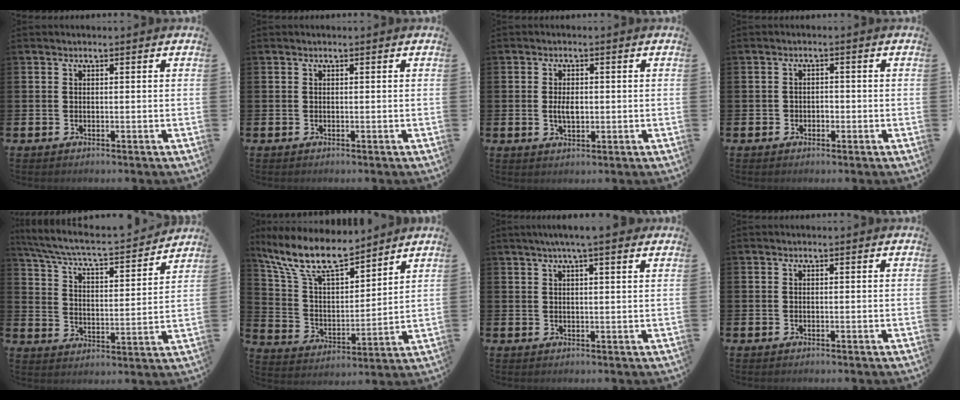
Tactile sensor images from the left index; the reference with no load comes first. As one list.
[{"total": 0.0}, {"total": 2.8, "force": [0.0, 1.6, 2.3], "torque": [-0.030, -0.001, -0.006]}, {"total": 1.4, "force": [-0.5, 1.2, 0.5], "torque": [-0.003, 0.000, -0.014]}, {"total": 6.5, "force": [6.0, 0.9, 2.3], "torque": [-0.078, -0.048, 0.098]}, {"total": 11.3, "force": [9.7, 2.8, 5.1], "torque": [-0.146, -0.048, 0.174]}, {"total": 3.6, "force": [3.0, -0.2, 2.0], "torque": [-0.038, -0.007, 0.050]}, {"total": 0.0}]